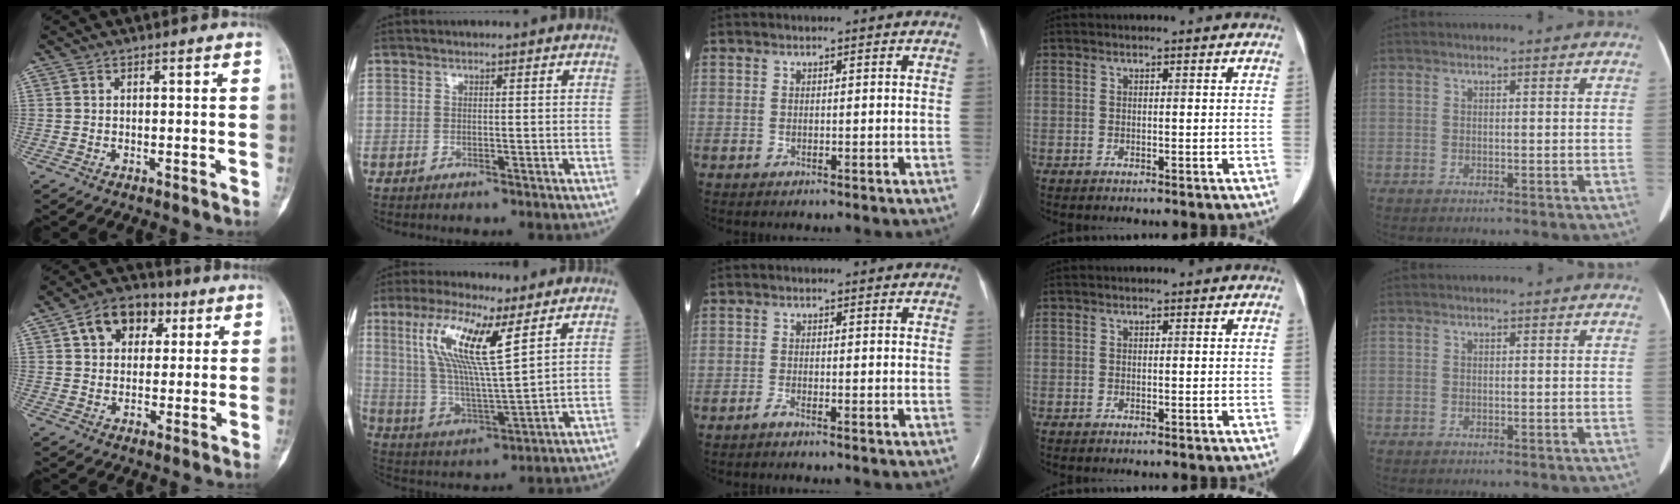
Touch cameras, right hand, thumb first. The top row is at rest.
{"thumb": {"total": 10.9, "force": [4.0, 8.1, 6.1], "torque": [-0.060, 0.003, 0.059]}, "index": {"total": 12.8, "force": [5.9, 1.2, 11.3], "torque": [-0.237, 0.002, 0.115]}, "middle": {"total": 0.9, "force": [-0.8, -0.1, 0.4], "torque": [-0.012, -0.001, -0.015]}}